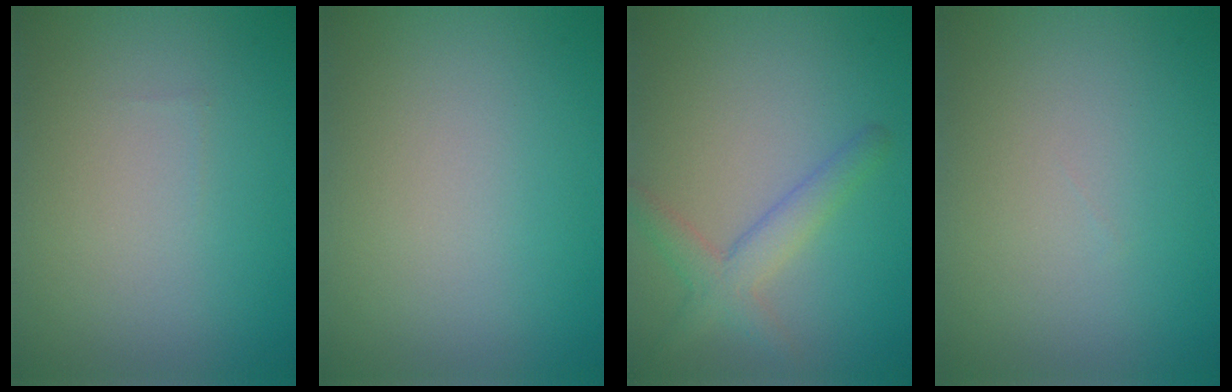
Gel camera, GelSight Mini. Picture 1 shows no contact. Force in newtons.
{"total": 0.0}
{"total": 3.0, "press": 3.0, "slide": 0.2}
{"total": 0.0}